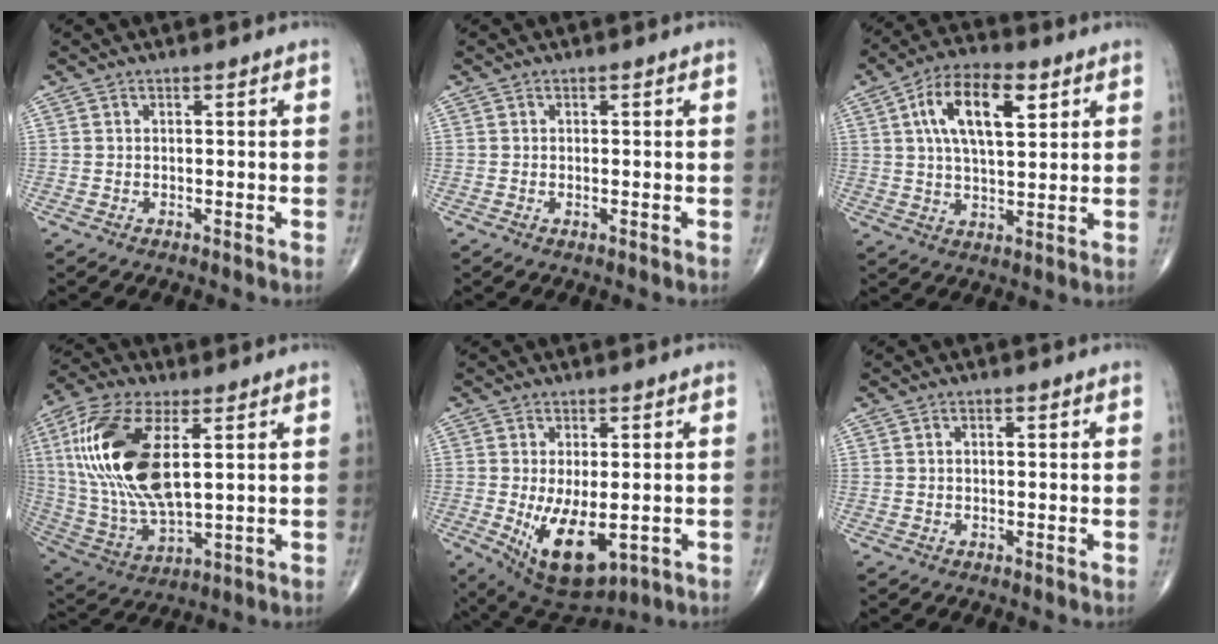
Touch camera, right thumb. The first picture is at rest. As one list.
[{"total": 0.5, "force": [-0.1, 0.3, 0.5], "torque": [-0.011, -0.001, -0.001]}, {"total": 13.4, "force": [4.7, 6.2, 11.0], "torque": [-0.184, 0.000, 0.080]}, {"total": 21.9, "force": [4.8, 9.9, 19.0], "torque": [-0.406, -0.018, 0.091]}, {"total": 11.8, "force": [-2.5, 5.7, 10.0], "torque": [-0.162, -0.018, -0.020]}, {"total": 0.9, "force": [0.2, 0.5, 0.7], "torque": [-0.016, 0.004, 0.003]}]